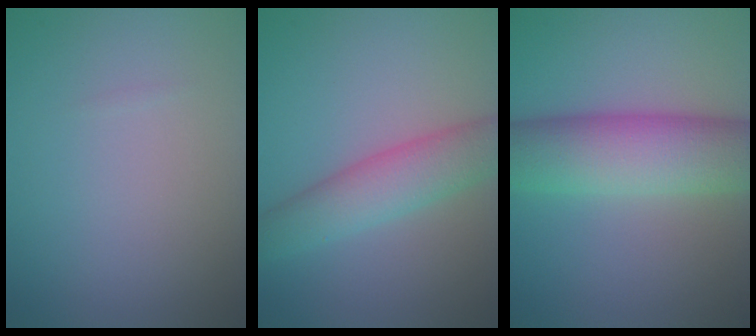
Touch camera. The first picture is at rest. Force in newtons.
{"total": 4.9, "press": 4.9, "slide": 0.0}
{"total": 8.8, "press": 8.8, "slide": 0.2}